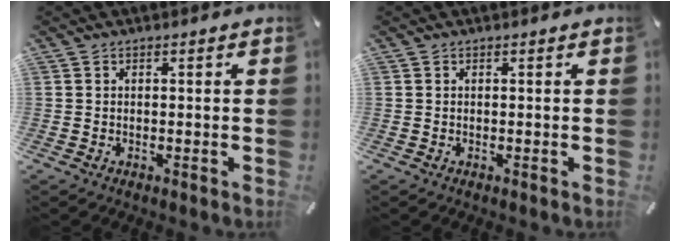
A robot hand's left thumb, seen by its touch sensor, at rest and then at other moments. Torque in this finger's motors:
{"motor_torque": [0.00, 0.00, -0.01, 0.00, 0.00]}